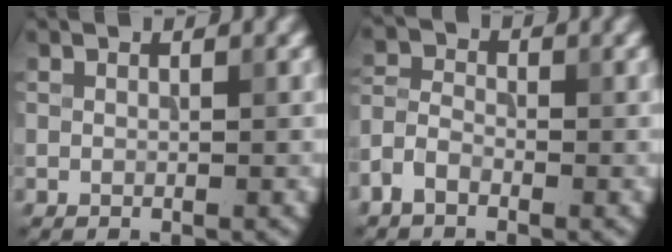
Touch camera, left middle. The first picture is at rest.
{"total": 2.6, "force": [-1.7, 1.5, 1.4], "torque": [-0.030, 0.006, -0.047]}